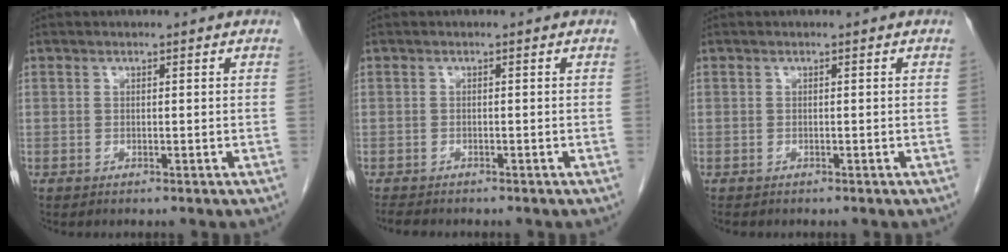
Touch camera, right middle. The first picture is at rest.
{"total": 3.0, "force": [-2.6, 0.9, 1.2], "torque": [-0.025, -0.008, -0.037]}
{"total": 0.9, "force": [-0.8, 0.4, 0.3], "torque": [-0.010, -0.001, -0.011]}